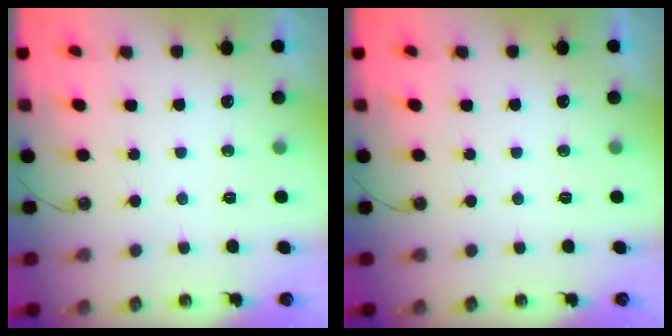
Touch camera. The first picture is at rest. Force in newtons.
{"total": 0.0}